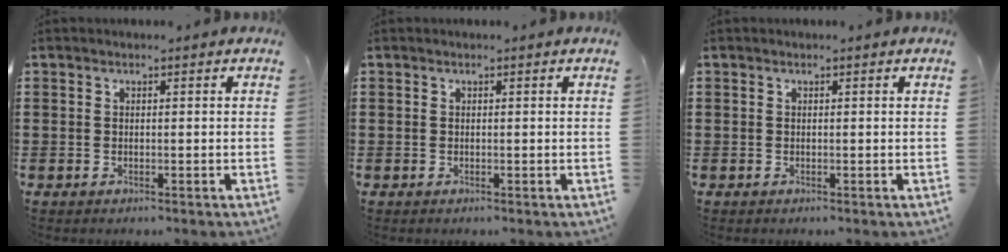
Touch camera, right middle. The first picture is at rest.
{"total": 0.0}
{"total": 0.0}